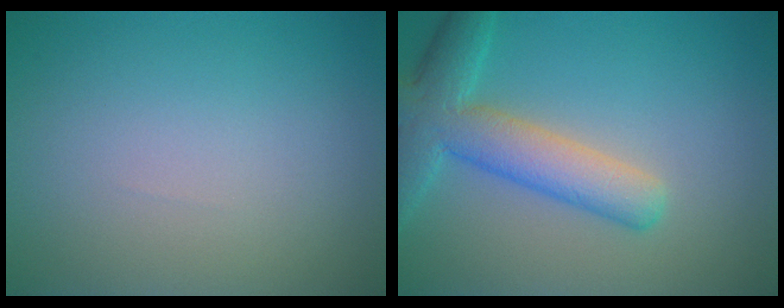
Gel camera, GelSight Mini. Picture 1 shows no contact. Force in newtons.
{"total": 5.9, "press": 5.9, "slide": 0.4}